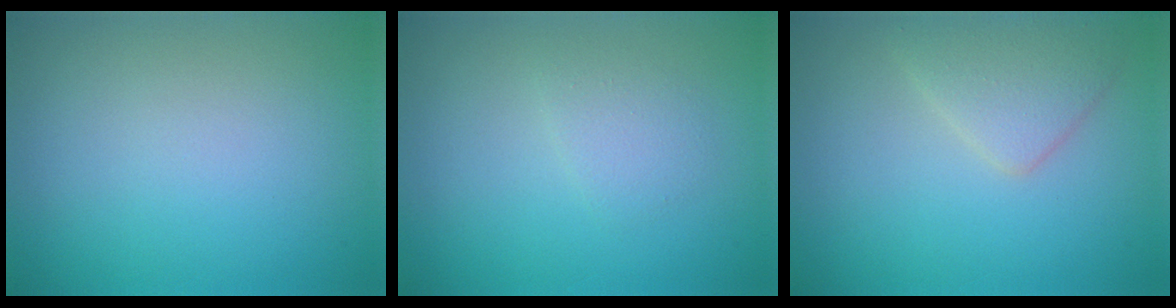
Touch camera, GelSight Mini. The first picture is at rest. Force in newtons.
{"total": 1.4, "press": 1.4, "slide": 0.1}
{"total": 2.8, "press": 2.8, "slide": 0.1}